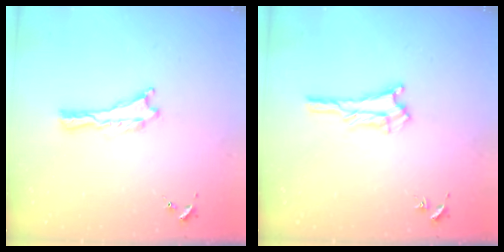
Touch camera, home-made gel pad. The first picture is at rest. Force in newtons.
{"total": 2.3, "press": 2.2, "slide": 0.2}